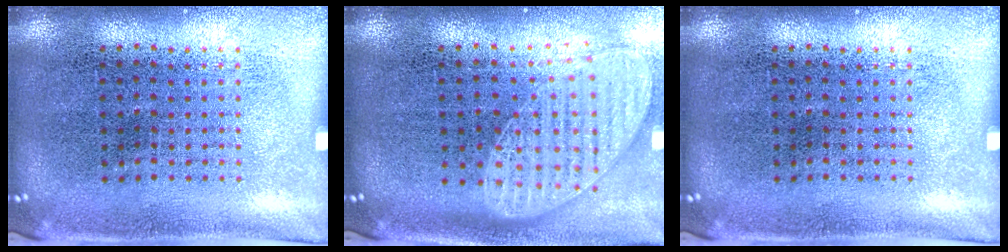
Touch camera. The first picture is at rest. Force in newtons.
{"total": 1.5, "press": 1.3, "slide": 0.8}
{"total": 0.0}